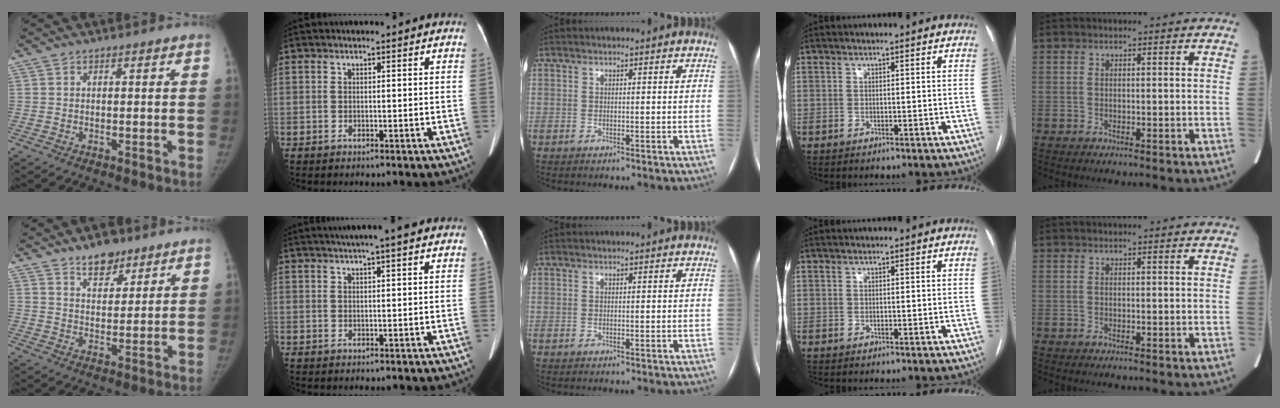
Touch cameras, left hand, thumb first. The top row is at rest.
{"thumb": {"total": 6.9, "force": [5.0, 3.5, 3.1], "torque": [-0.017, -0.034, 0.085]}, "index": {"total": 6.6, "force": [5.4, -0.1, 3.9], "torque": [-0.059, 0.029, 0.072]}}